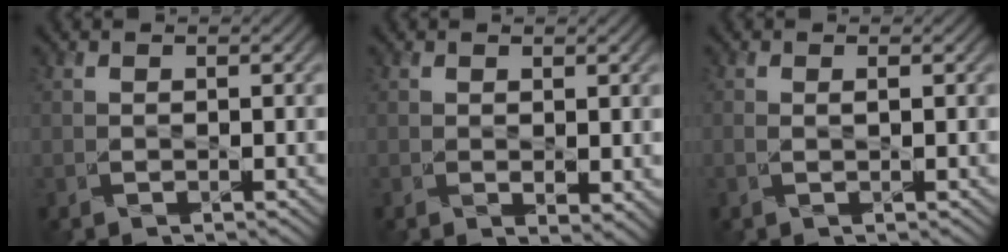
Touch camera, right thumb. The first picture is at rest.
{"total": 1.5, "force": [0.5, 0.7, 1.2], "torque": [-0.024, -0.009, 0.014]}
{"total": 0.7, "force": [0.3, 0.1, 0.7], "torque": [-0.012, 0.003, 0.004]}